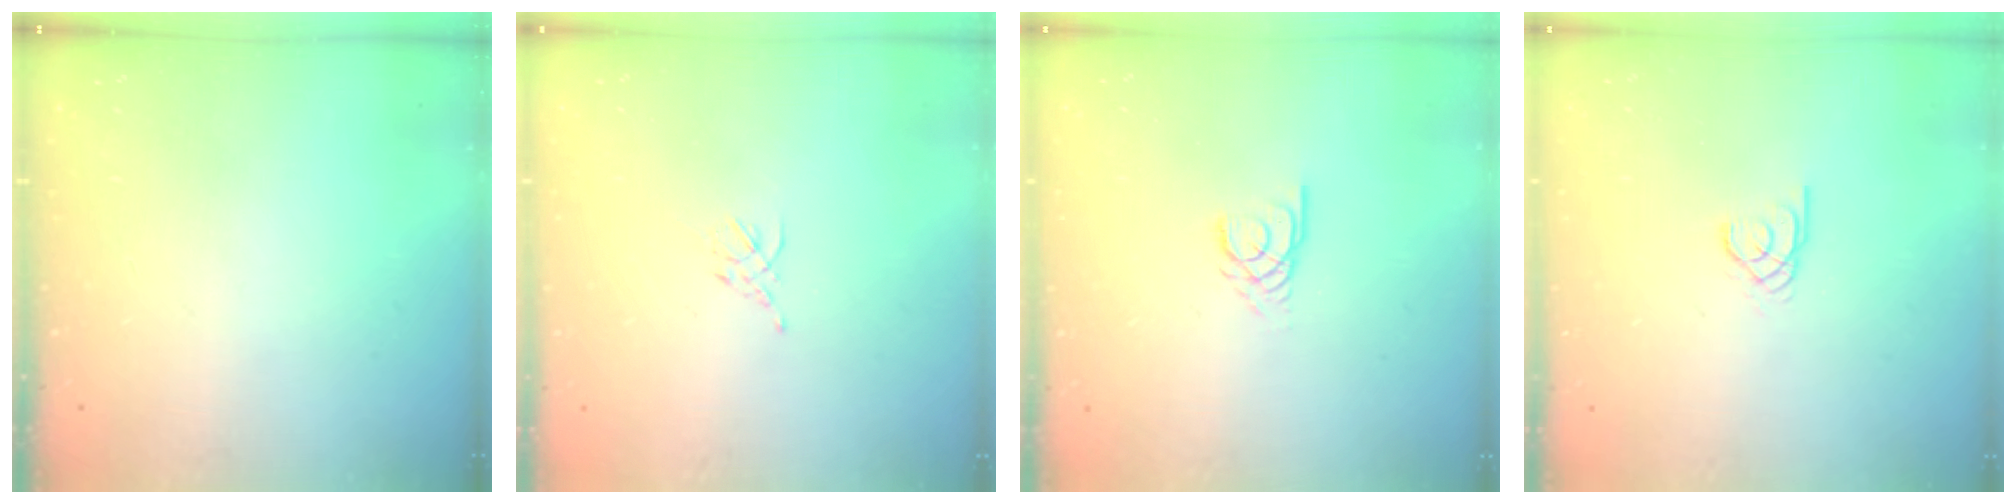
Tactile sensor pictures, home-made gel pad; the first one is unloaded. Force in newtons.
{"total": 1.5, "press": 1.4, "slide": 0.6}
{"total": 2.2, "press": 2.2, "slide": 0.2}
{"total": 1.9, "press": 1.9, "slide": 0.1}